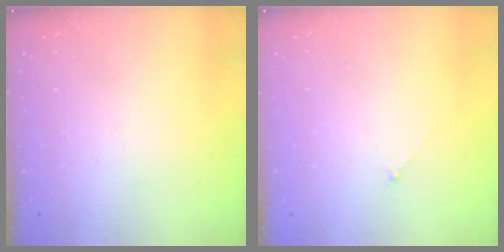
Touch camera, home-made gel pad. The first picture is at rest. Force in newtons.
{"total": 0.0}